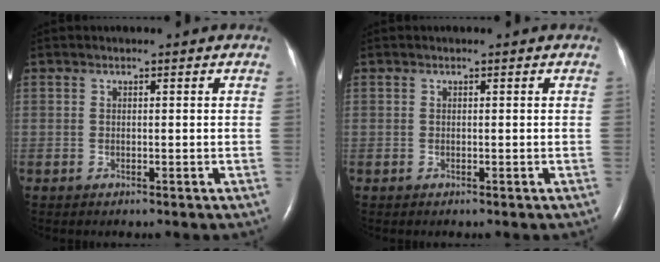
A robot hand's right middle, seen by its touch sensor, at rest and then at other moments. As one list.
[{"total": 0.0}]